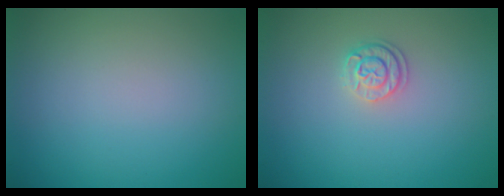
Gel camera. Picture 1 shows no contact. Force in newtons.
{"total": 1.9, "press": 1.7, "slide": 0.9}